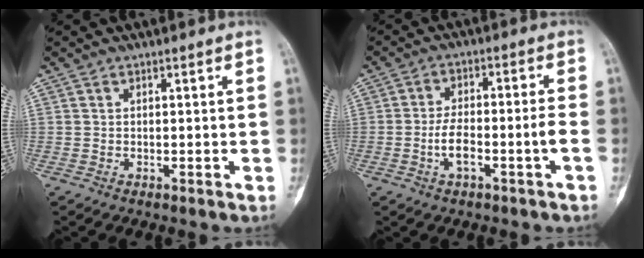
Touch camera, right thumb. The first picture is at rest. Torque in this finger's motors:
{"motor_torque": [0.65, 0.59, 0.82, -0.31, 0.05]}